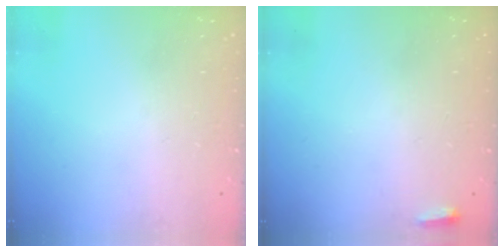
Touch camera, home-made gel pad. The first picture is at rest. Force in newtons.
{"total": 2.7, "press": 2.6, "slide": 0.9}